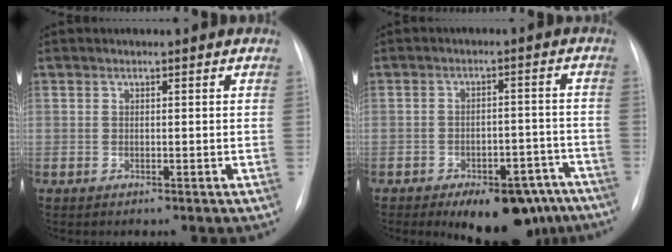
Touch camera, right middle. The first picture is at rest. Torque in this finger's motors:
{"motor_torque": [1.08, -1.06, 0.22, 0.09]}